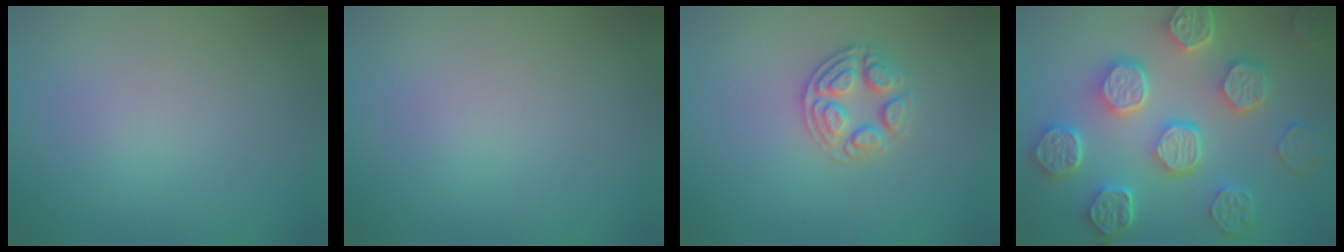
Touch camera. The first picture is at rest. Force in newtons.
{"total": 0.0}
{"total": 2.6, "press": 2.5, "slide": 0.9}
{"total": 8.2, "press": 6.4, "slide": 5.1}